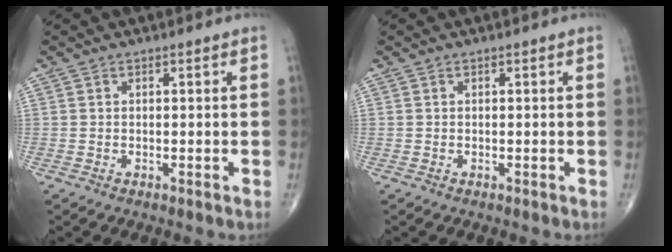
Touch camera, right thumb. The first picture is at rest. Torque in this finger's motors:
{"motor_torque": [0.00, 0.00, 0.00, 0.00, 0.00]}